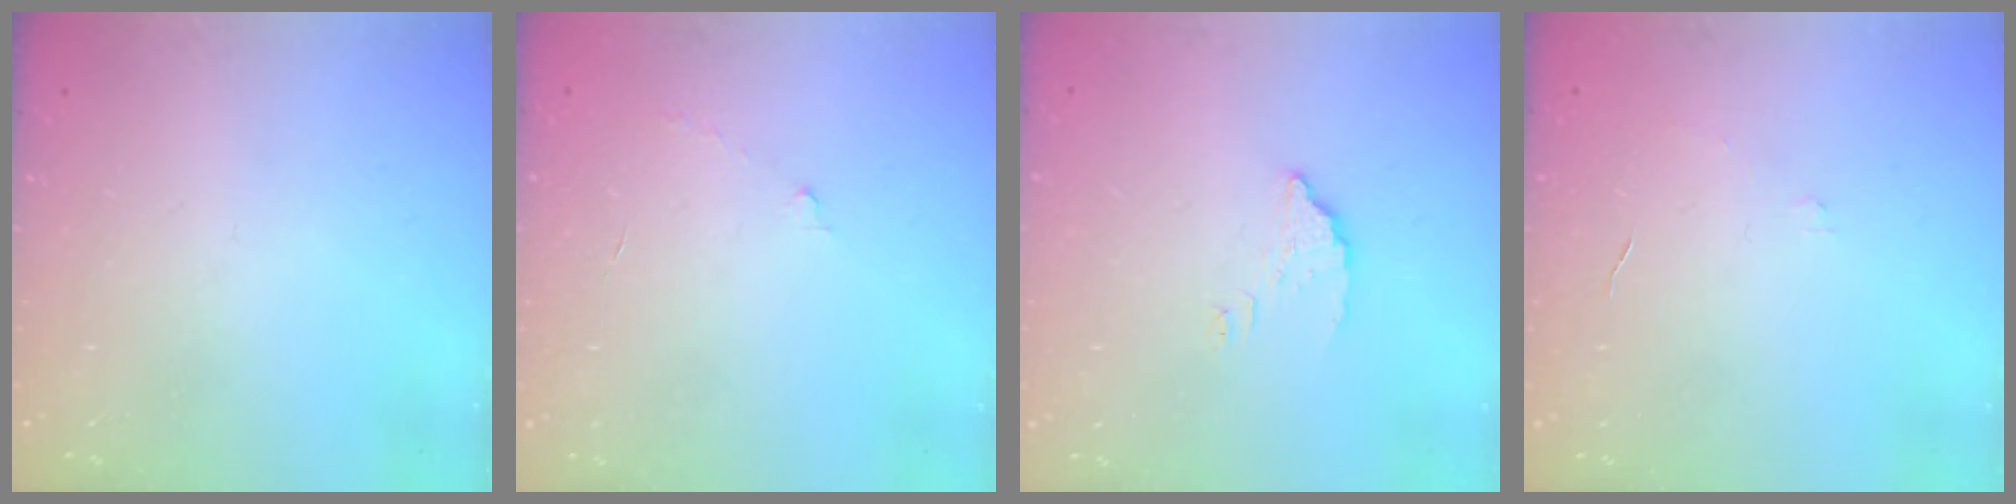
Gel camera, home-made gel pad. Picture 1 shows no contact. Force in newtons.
{"total": 4.1, "press": 4.1, "slide": 0.2}
{"total": 3.1, "press": 3.0, "slide": 0.4}
{"total": 2.9, "press": 2.9, "slide": 0.2}